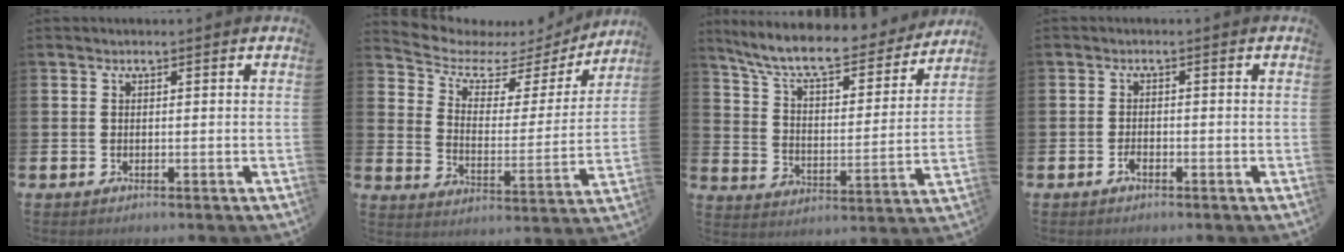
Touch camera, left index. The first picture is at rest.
{"total": 5.6, "force": [4.7, 2.8, 1.6], "torque": [-0.066, -0.035, 0.074]}
{"total": 9.7, "force": [8.7, 2.1, 3.9], "torque": [-0.100, -0.059, 0.145]}
{"total": 1.5, "force": [-0.9, 0.7, 0.9], "torque": [-0.025, 0.003, -0.016]}